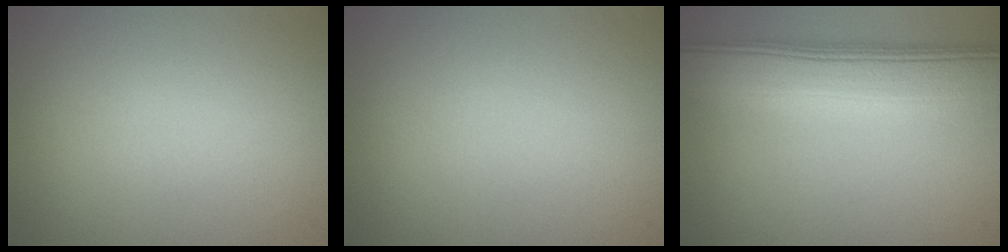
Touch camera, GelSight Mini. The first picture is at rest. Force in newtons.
{"total": 0.0}
{"total": 8.6, "press": 8.6, "slide": 0.8}